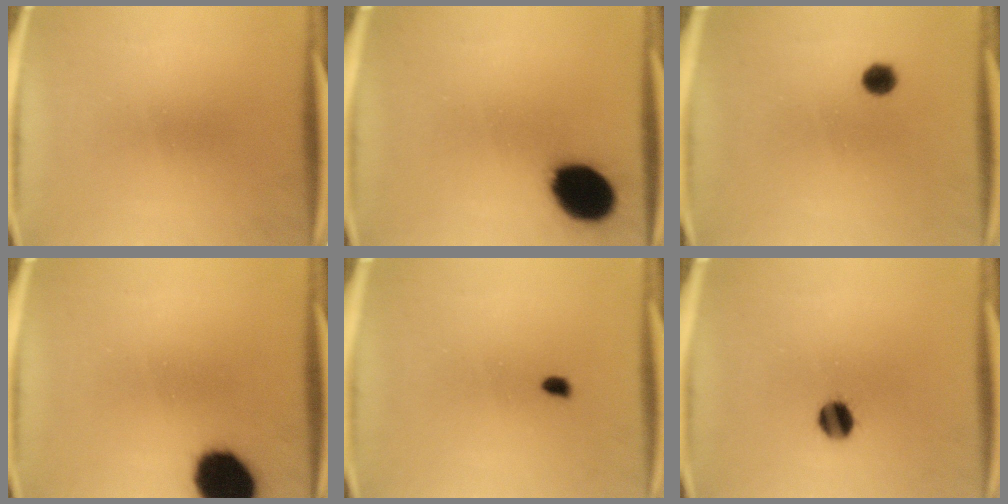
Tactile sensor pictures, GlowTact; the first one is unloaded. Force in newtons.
{"total": 14.7}
{"total": 2.5}
{"total": 15.1}
{"total": 0.8}
{"total": 5.3}